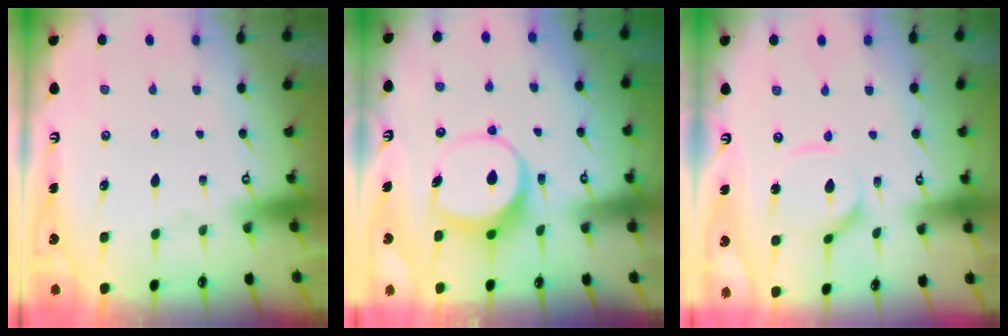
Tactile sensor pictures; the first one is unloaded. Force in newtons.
{"total": 8.3, "press": 8.3, "slide": 0.7}
{"total": 8.1, "press": 8.1, "slide": 0.6}